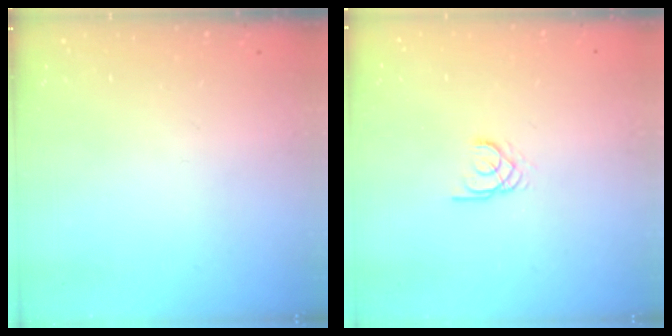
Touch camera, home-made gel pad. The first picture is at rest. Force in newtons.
{"total": 1.8, "press": 1.8, "slide": 0.2}